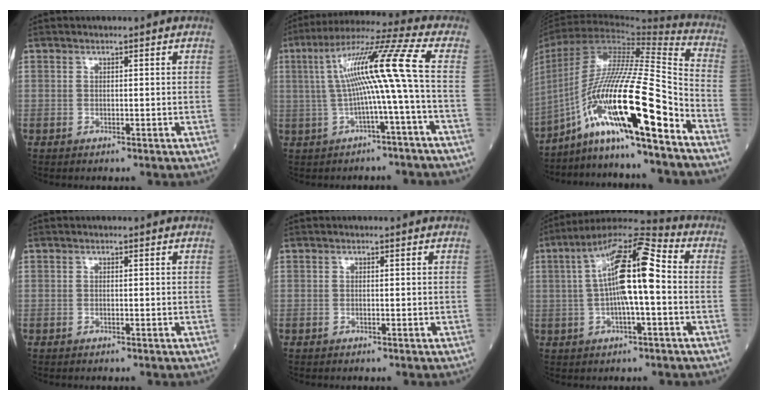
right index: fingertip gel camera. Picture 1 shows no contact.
{"total": 12.9, "force": [0.1, -1.6, 12.8], "torque": [-0.231, 0.031, 0.002]}
{"total": 23.8, "force": [-12.8, 1.7, 20.0], "torque": [-0.378, -0.013, -0.226]}
{"total": 0.0}
{"total": 0.0}
{"total": 14.4, "force": [0.9, 2.8, 14.1], "torque": [-0.259, 0.035, 0.010]}